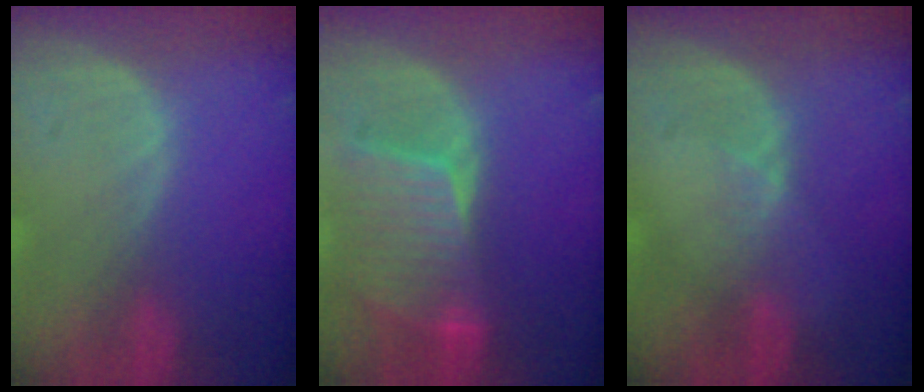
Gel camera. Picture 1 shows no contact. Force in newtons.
{"total": 8.3, "press": 7.8, "slide": 2.9}
{"total": 2.0, "press": 1.6, "slide": 1.3}